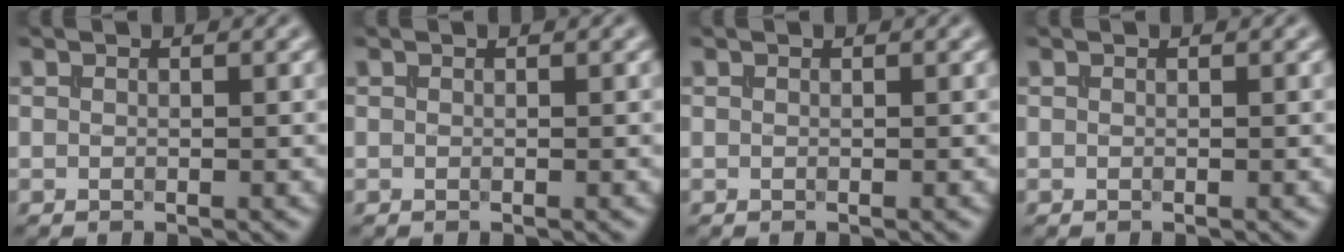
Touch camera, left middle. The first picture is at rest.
{"total": 0.0}
{"total": 0.0}
{"total": 0.0}